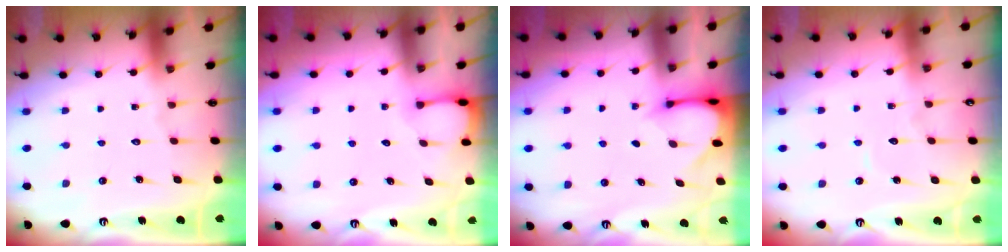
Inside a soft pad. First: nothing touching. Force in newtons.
{"total": 2.7, "press": 2.7, "slide": 0.4}
{"total": 3.4, "press": 3.4, "slide": 0.3}
{"total": 5.6, "press": 5.6, "slide": 0.3}